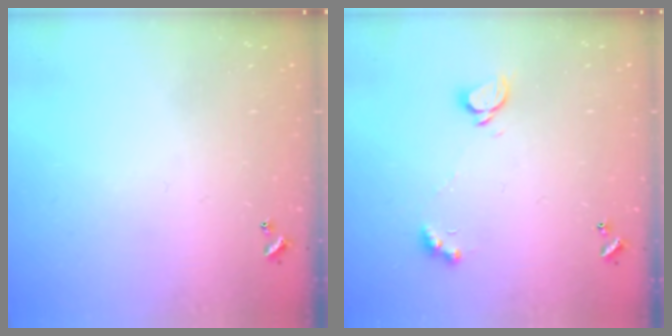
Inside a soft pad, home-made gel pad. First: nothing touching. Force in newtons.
{"total": 2.1, "press": 2.1, "slide": 0.3}